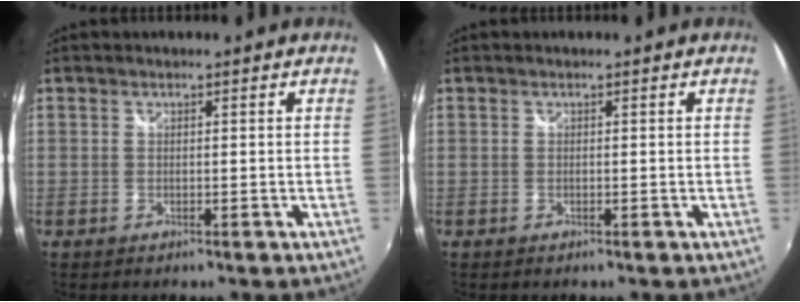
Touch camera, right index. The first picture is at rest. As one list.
[{"total": 0.0}]